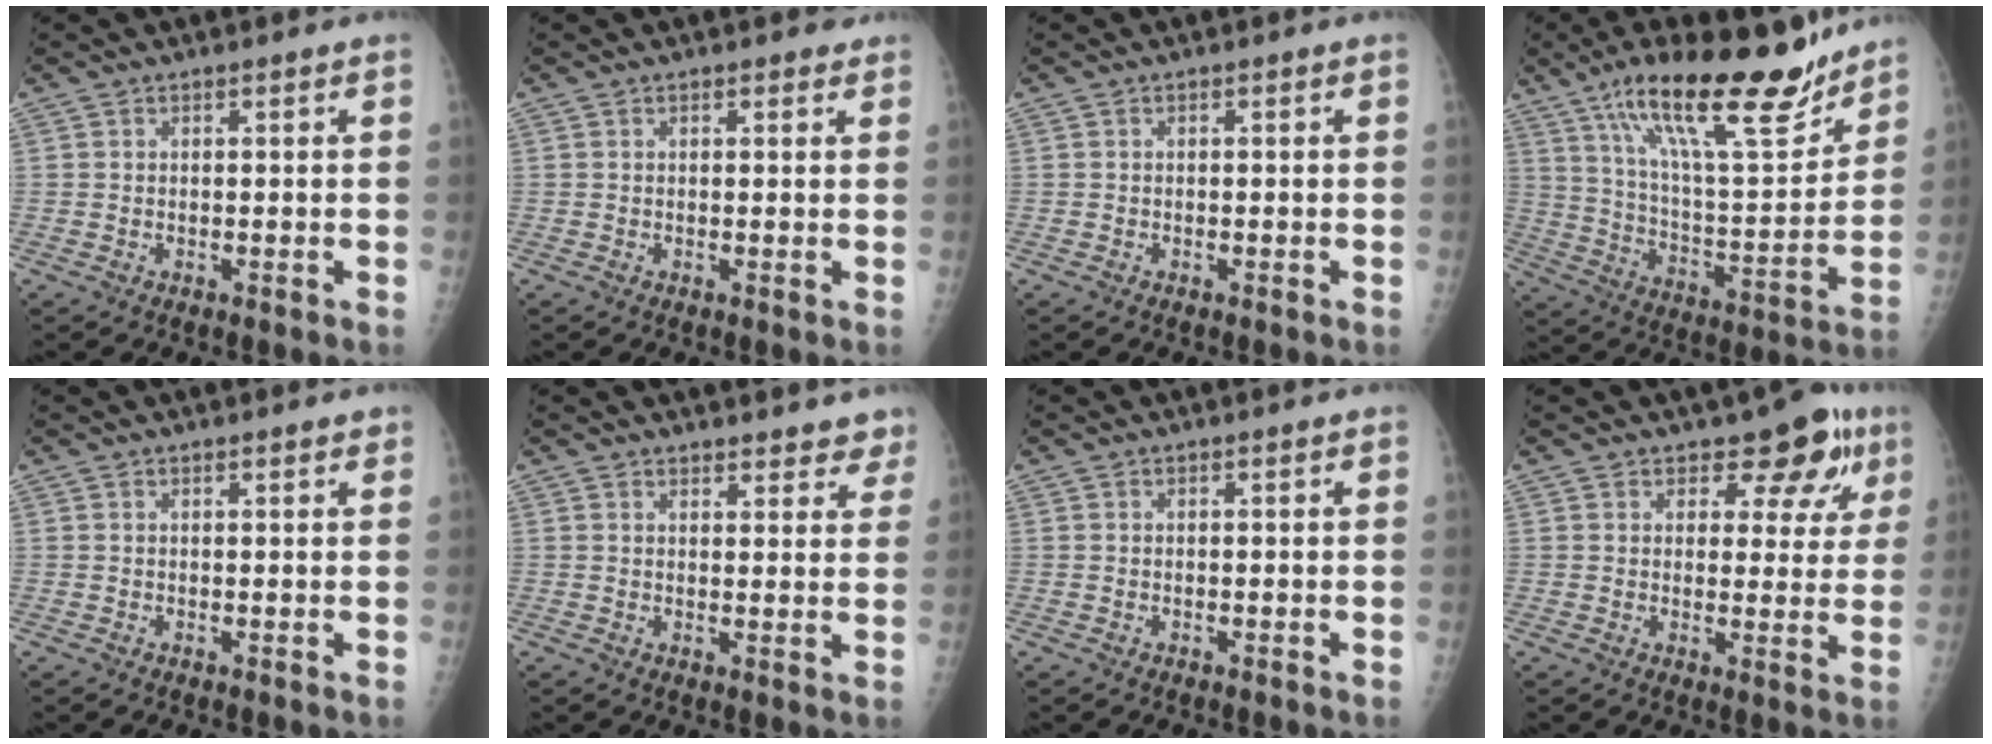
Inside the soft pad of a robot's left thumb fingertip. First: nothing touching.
{"total": 1.5, "force": [1.2, 0.7, 0.6], "torque": [0.002, -0.004, 0.010]}
{"total": 0.0}
{"total": 23.2, "force": [16.2, 6.1, 15.4], "torque": [-0.222, -0.074, 0.275]}
{"total": 1.5, "force": [1.3, 0.4, 0.6], "torque": [-0.003, -0.002, 0.015]}
{"total": 7.6, "force": [6.9, 2.8, 1.5], "torque": [0.031, -0.029, 0.069]}
{"total": 0.0}
{"total": 9.0, "force": [5.5, 4.8, 5.2], "torque": [-0.021, -0.024, 0.065]}